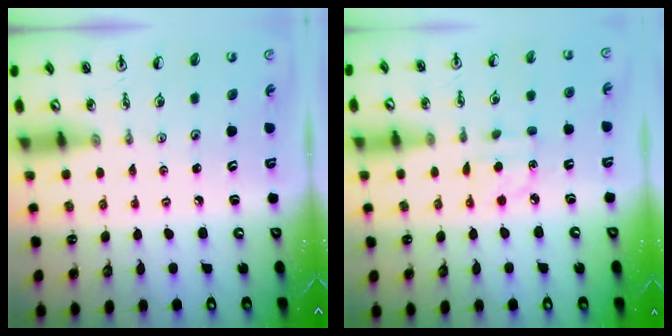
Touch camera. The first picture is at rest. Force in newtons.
{"total": 4.5, "press": 4.5, "slide": 0.5}